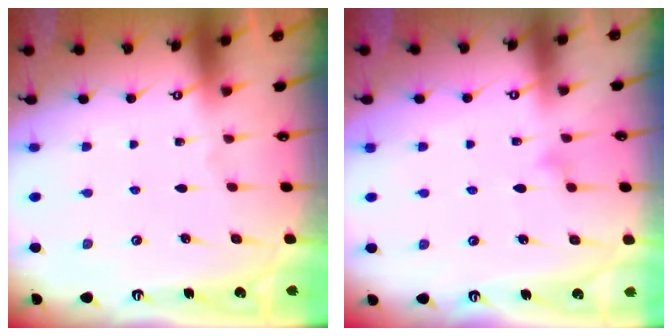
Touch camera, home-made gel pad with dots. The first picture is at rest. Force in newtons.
{"total": 7.3, "press": 7.2, "slide": 0.7}